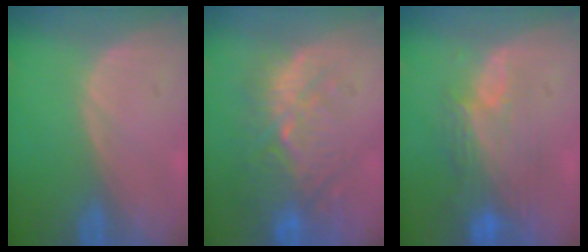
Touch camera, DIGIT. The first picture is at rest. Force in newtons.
{"total": 10.6, "press": 9.6, "slide": 4.5}
{"total": 9.7, "press": 8.2, "slide": 5.2}